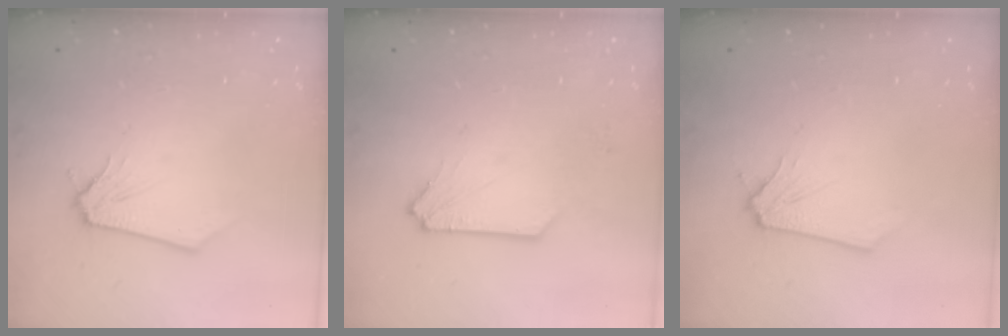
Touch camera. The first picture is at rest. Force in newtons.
{"total": 1.4, "press": 1.3, "slide": 0.2}
{"total": 0.0}